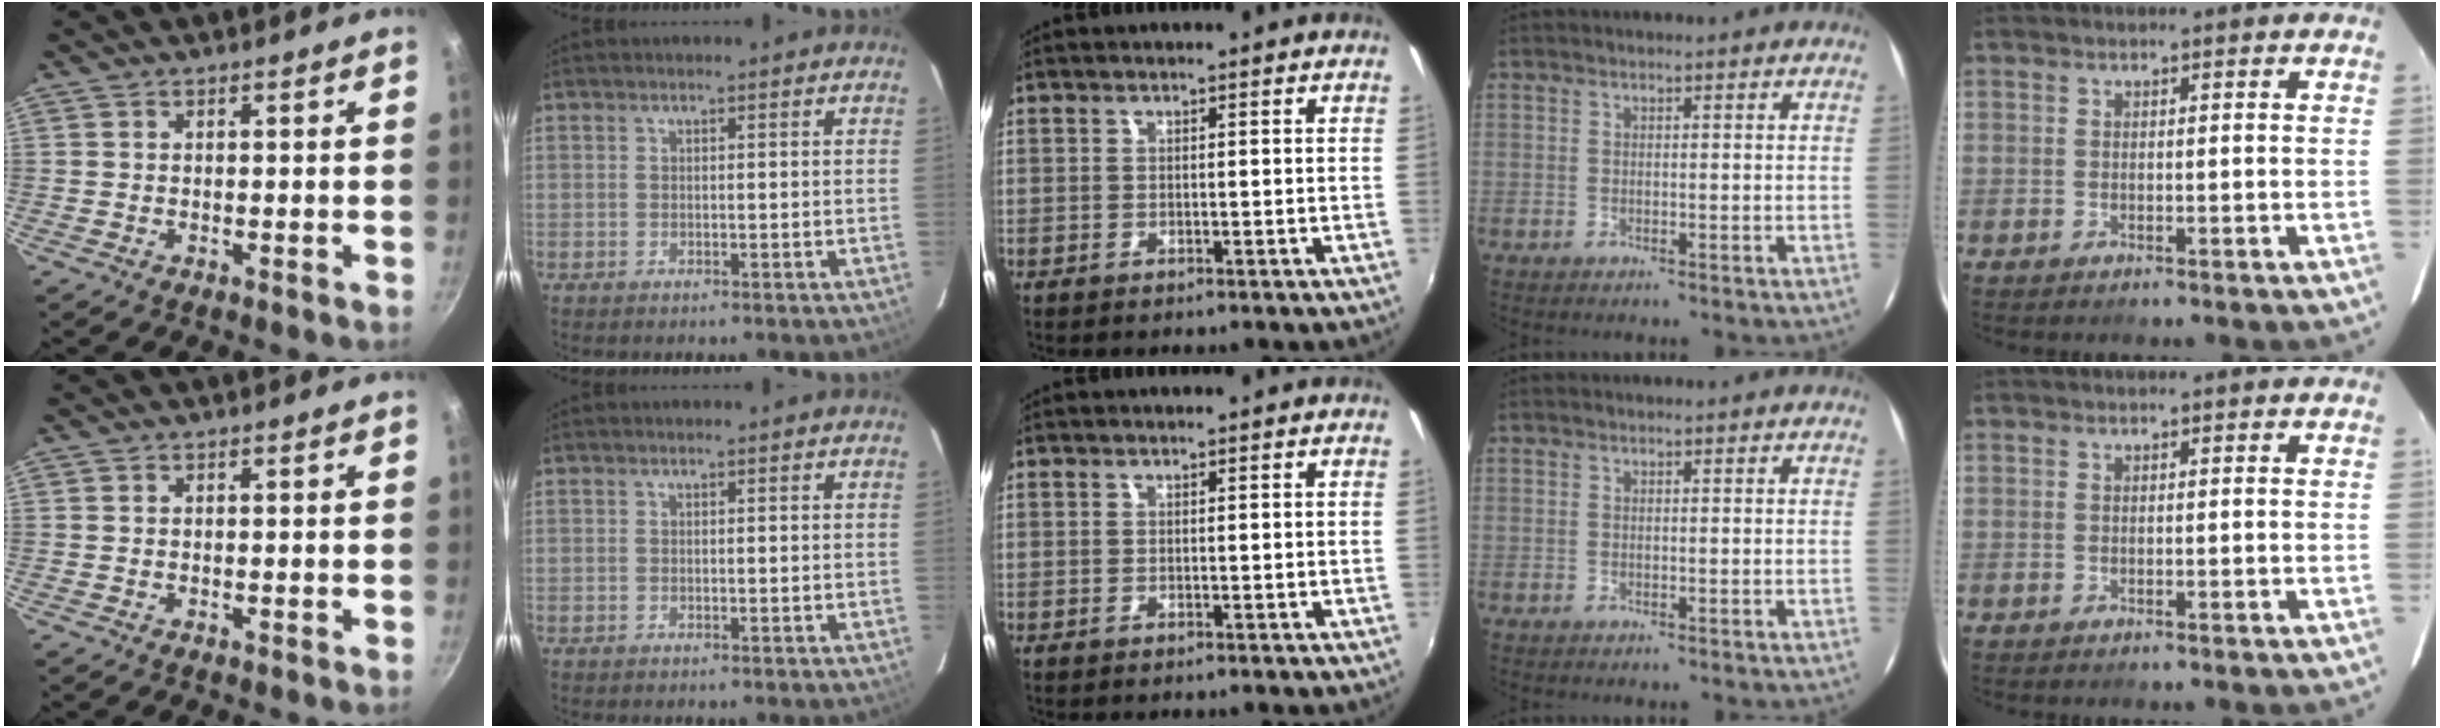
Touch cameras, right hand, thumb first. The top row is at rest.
{}